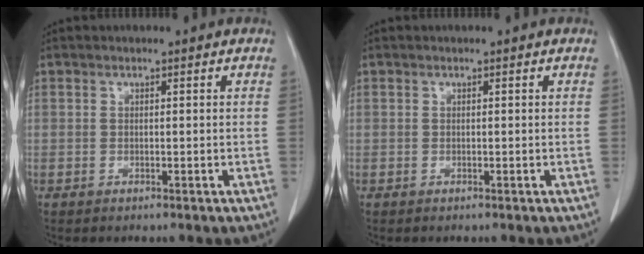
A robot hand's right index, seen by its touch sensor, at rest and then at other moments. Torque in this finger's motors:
{"motor_torque": [0.00, 0.00, 0.00, 0.00]}